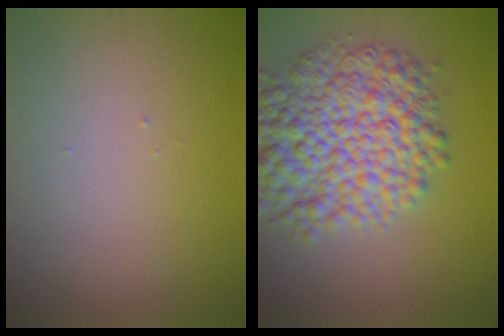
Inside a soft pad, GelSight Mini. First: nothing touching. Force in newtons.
{"total": 9.5, "press": 9.5, "slide": 0.2}